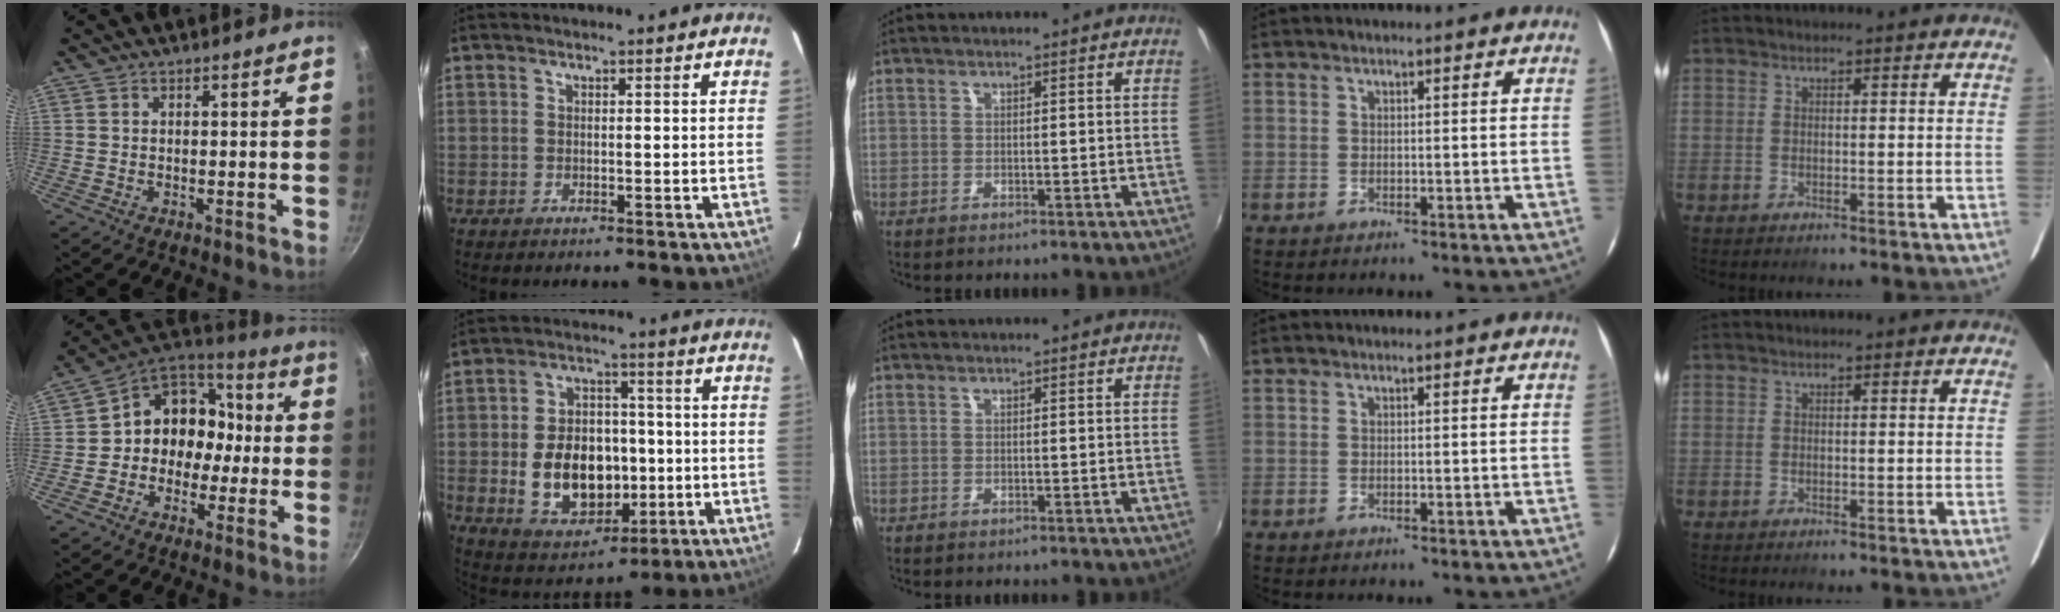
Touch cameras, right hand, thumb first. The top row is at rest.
{"thumb": {"total": 13.1, "force": [-1.5, 11.2, 6.5], "torque": [-0.045, 0.054, -0.041]}, "index": {"total": 14.0, "force": [-2.1, 10.1, 9.5], "torque": [-0.197, 0.012, -0.008]}}